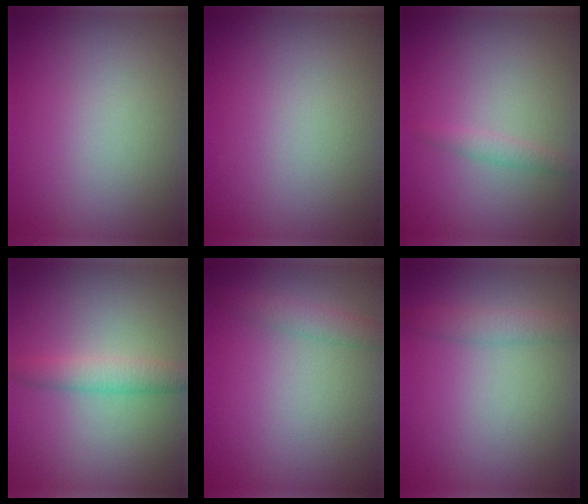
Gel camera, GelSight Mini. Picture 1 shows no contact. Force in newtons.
{"total": 0.0}
{"total": 1.2, "press": 1.2, "slide": 0.0}
{"total": 2.6, "press": 2.6, "slide": 0.1}
{"total": 1.7, "press": 1.7, "slide": 0.1}
{"total": 2.0, "press": 2.0, "slide": 0.0}